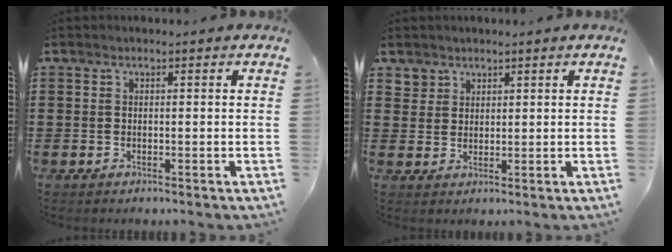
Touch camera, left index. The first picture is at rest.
{"total": 2.6, "force": [1.9, 1.8, -0.1], "torque": [-0.008, 0.005, 0.037]}